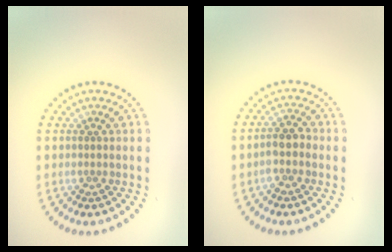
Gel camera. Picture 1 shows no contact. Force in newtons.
{"total": 2.2, "press": 2.0, "slide": 0.9}